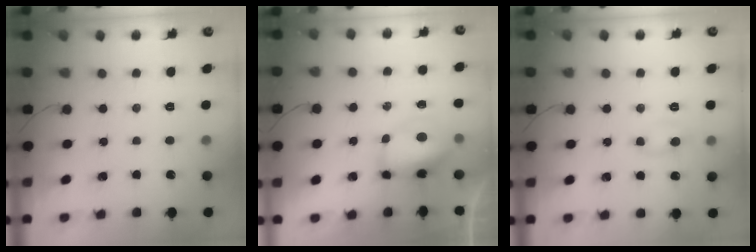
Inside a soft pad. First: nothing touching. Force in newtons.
{"total": 8.2, "press": 8.1, "slide": 1.2}
{"total": 2.5, "press": 2.4, "slide": 0.8}